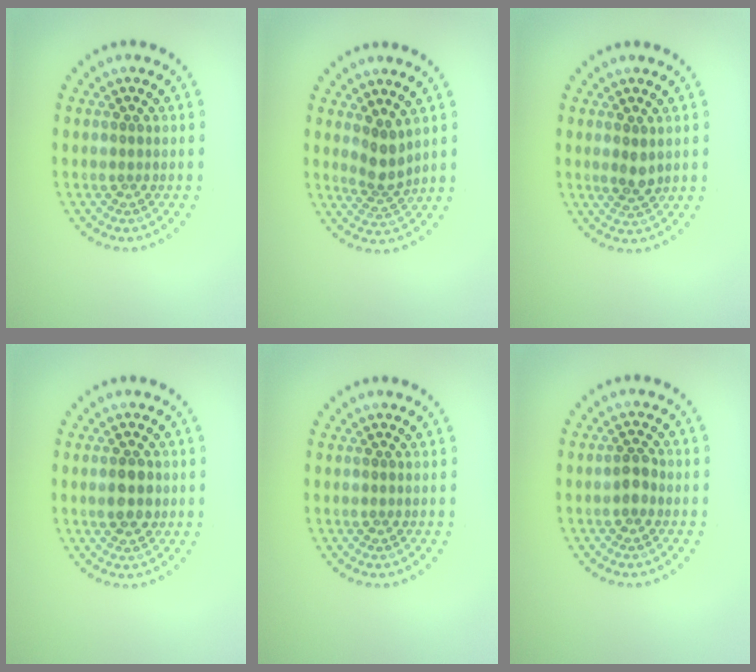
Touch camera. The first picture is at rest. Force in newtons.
{"total": 2.6, "press": 2.1, "slide": 1.5}
{"total": 1.9, "press": 1.8, "slide": 0.6}
{"total": 2.9, "press": 2.9, "slide": 0.1}
{"total": 0.0}
{"total": 1.6, "press": 1.6, "slide": 0.2}